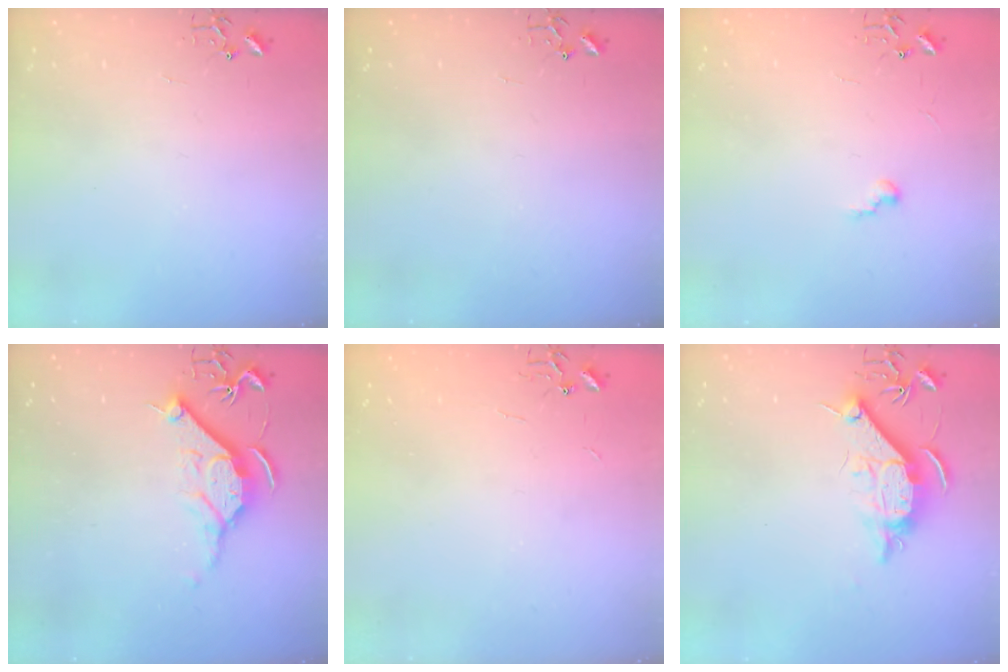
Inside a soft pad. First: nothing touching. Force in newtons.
{"total": 0.0}
{"total": 5.7, "press": 5.7, "slide": 0.5}
{"total": 11.4, "press": 11.4, "slide": 0.8}
{"total": 2.2, "press": 2.2, "slide": 0.3}
{"total": 12.0, "press": 12.0, "slide": 0.6}